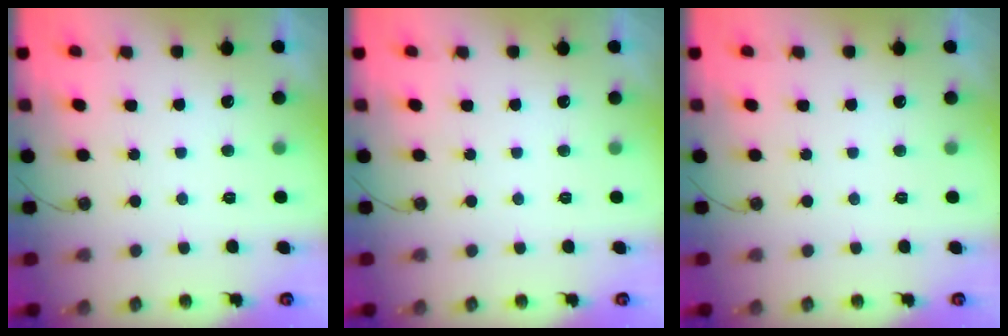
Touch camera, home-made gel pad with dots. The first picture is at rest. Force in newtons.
{"total": 0.0}
{"total": 0.0}